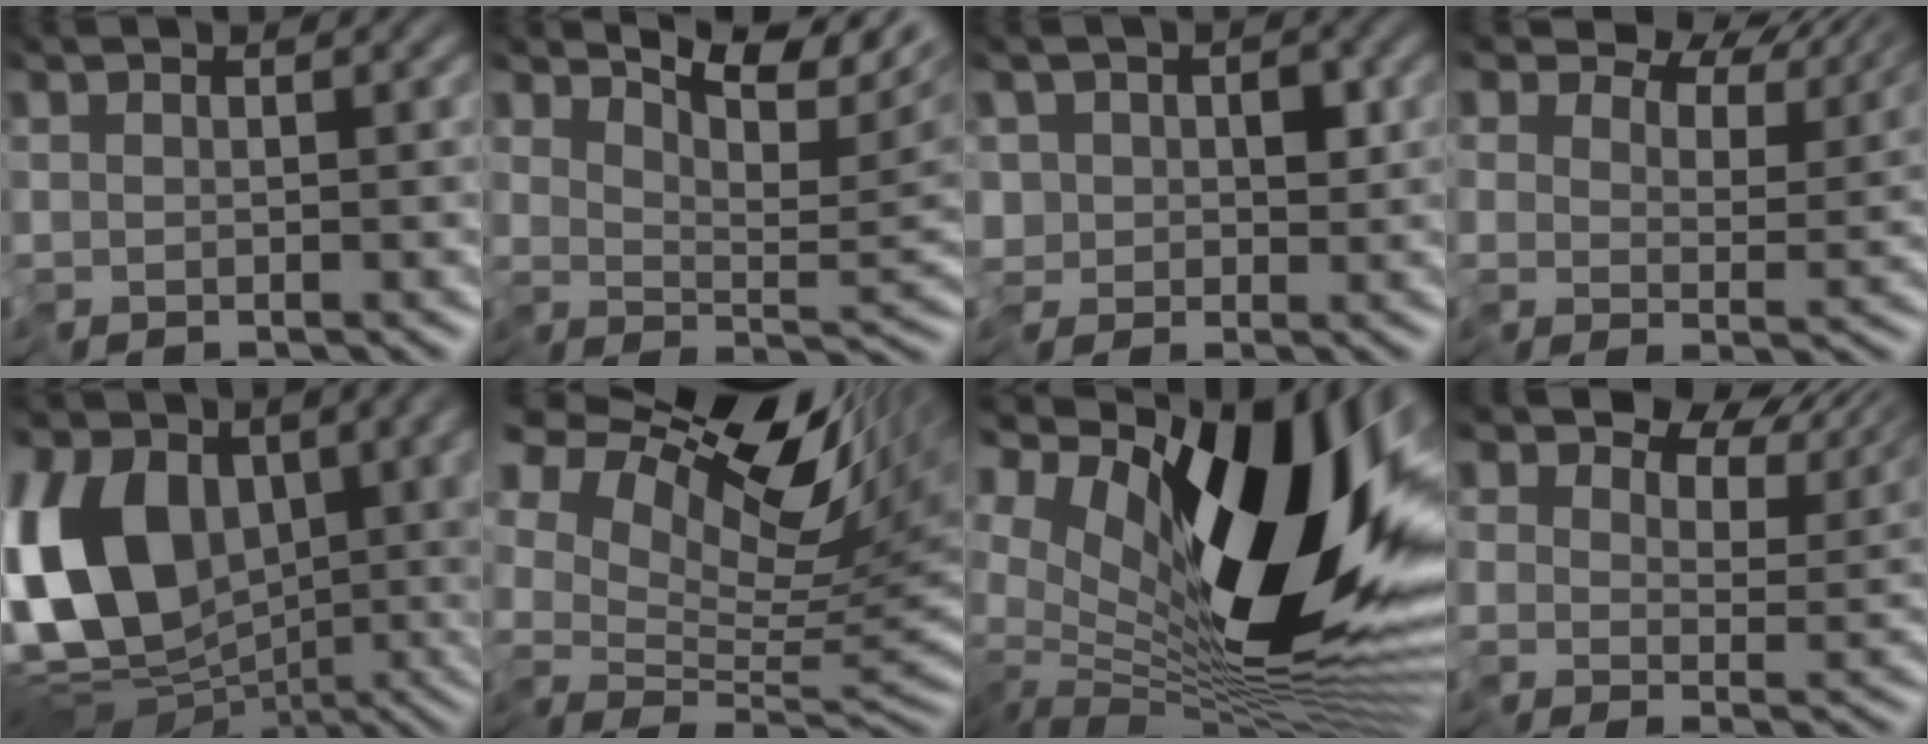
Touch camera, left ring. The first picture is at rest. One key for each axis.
{"total": 7.0, "fx": 5.7, "fy": 0.8, "fz": 4.1, "tx": -0.053, "ty": 0.010, "tz": 0.095}
{"total": 3.1, "fx": 0.1, "fy": 2.3, "fz": 2.1, "tx": -0.038, "ty": 0.004, "tz": -0.001}
{"total": 5.8, "fx": 5.3, "fy": 1.9, "fz": 1.4, "tx": -0.026, "ty": 0.001, "tz": 0.080}
{"total": 15.1, "fx": 2.6, "fy": 9.6, "fz": 11.4, "tx": -0.234, "ty": 0.006, "tz": 0.031}
{"total": 13.2, "fx": 7.7, "fy": 6.0, "fz": 8.9, "tx": -0.173, "ty": 0.036, "tz": 0.141}
{"total": 17.4, "fx": 3.9, "fy": 8.6, "fz": 14.6, "tx": -0.247, "ty": 0.002, "tz": 0.070}
{"total": 5.5, "fx": 4.6, "fy": 2.4, "fz": 1.7, "tx": -0.032, "ty": -0.001, "tz": 0.076}